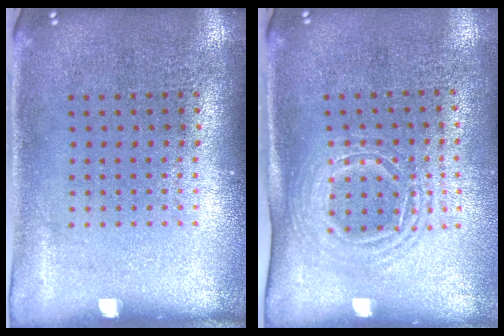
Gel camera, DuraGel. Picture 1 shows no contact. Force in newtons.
{"total": 1.6, "press": 1.3, "slide": 1.0}